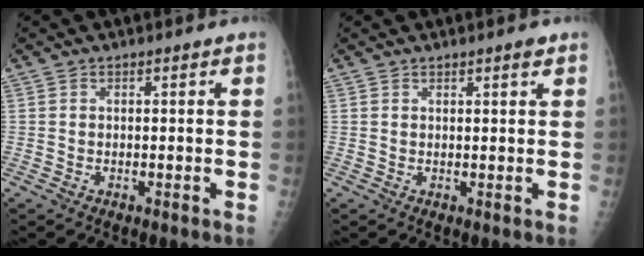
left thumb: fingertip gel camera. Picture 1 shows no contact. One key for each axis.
{"total": 1.5, "fx": 1.0, "fy": 0.1, "fz": 1.1, "tx": -0.015, "ty": -0.005, "tz": 0.014}